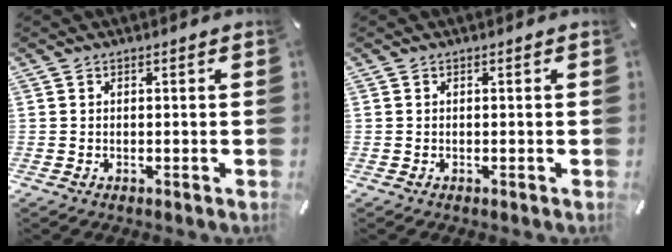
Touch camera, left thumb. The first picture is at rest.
{"total": 0.0}